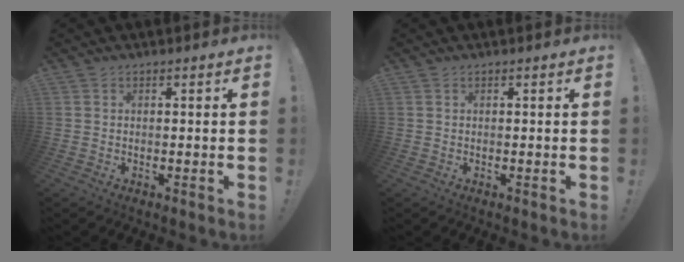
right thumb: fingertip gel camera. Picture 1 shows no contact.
{"total": 0.0}